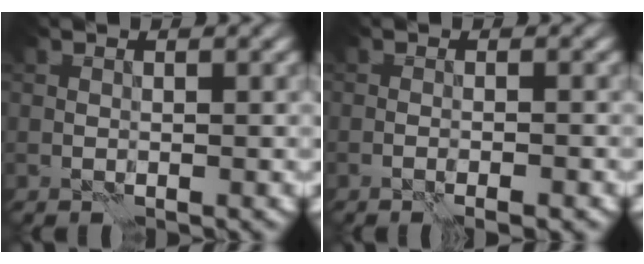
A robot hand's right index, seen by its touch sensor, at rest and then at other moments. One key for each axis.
{"total": 2.5, "fx": -1.5, "fy": 0.4, "fz": 1.9, "tx": -0.018, "ty": 0.005, "tz": -0.025}